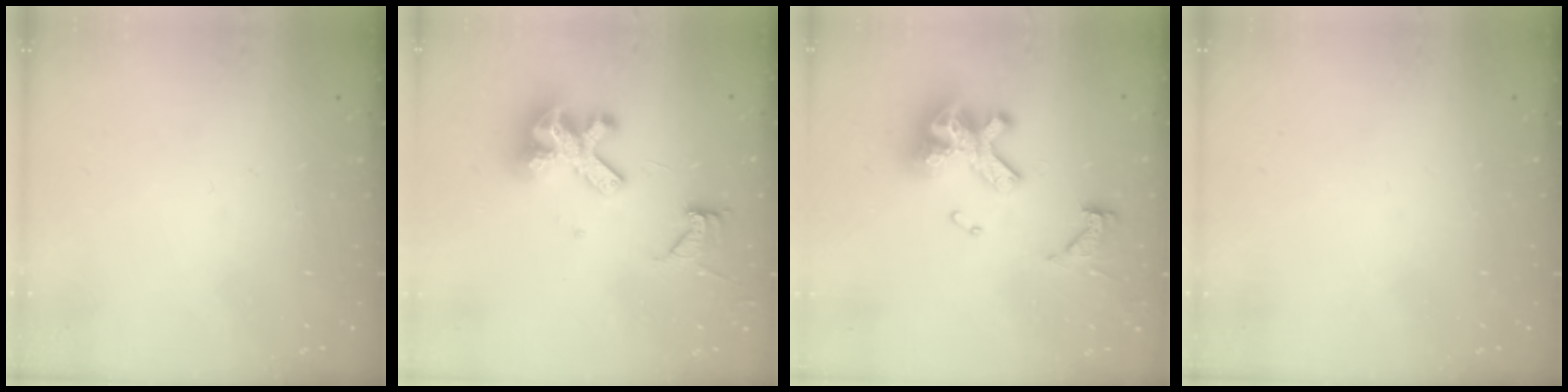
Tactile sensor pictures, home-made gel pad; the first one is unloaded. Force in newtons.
{"total": 13.4, "press": 13.3, "slide": 1.7}
{"total": 13.5, "press": 13.4, "slide": 1.2}
{"total": 0.0}